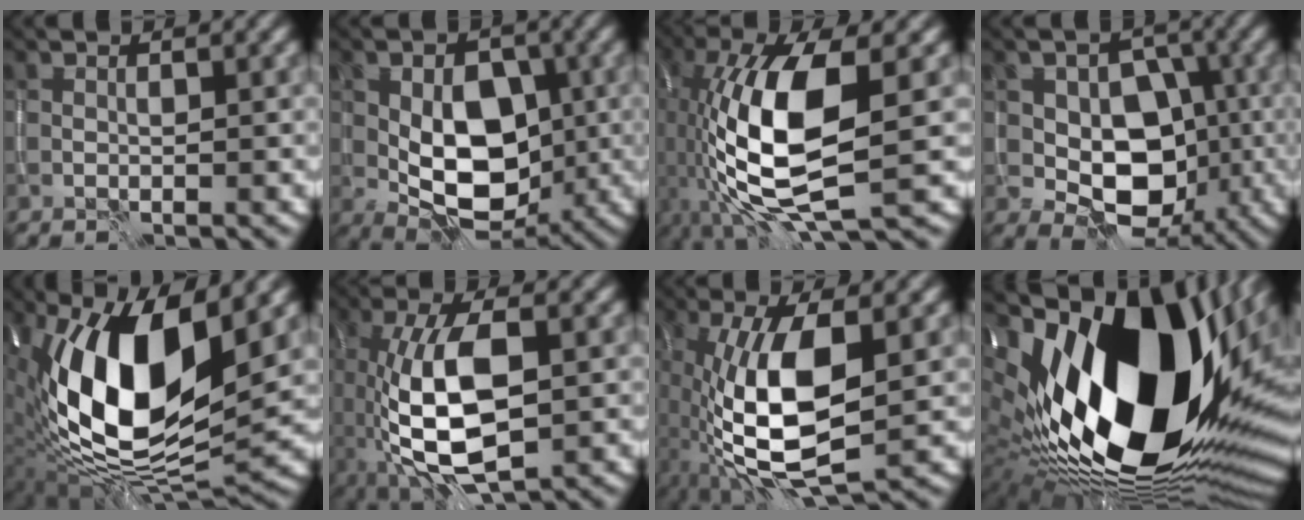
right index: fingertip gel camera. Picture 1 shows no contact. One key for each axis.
{"total": 8.5, "fx": -0.8, "fy": 5.5, "fz": 6.5, "tx": -0.100, "ty": -0.003, "tz": -0.020}
{"total": 12.1, "fx": -1.7, "fy": 4.8, "fz": 11.0, "tx": -0.235, "ty": -0.006, "tz": -0.034}
{"total": 7.5, "fx": -1.4, "fy": 5.5, "fz": 4.8, "tx": -0.055, "ty": 0.006, "tz": -0.031}
{"total": 14.6, "fx": 2.2, "fy": 6.4, "fz": 12.9, "tx": -0.229, "ty": -0.002, "tz": 0.033}
{"total": 9.7, "fx": -1.7, "fy": 4.3, "fz": 8.5, "tx": -0.171, "ty": -0.002, "tz": -0.029}
{"total": 9.7, "fx": -1.7, "fy": 3.8, "fz": 8.7, "tx": -0.181, "ty": 0.001, "tz": -0.031}
{"total": 21.7, "fx": 1.8, "fy": 10.8, "fz": 18.7, "tx": -0.341, "ty": -0.043, "tz": 0.036}